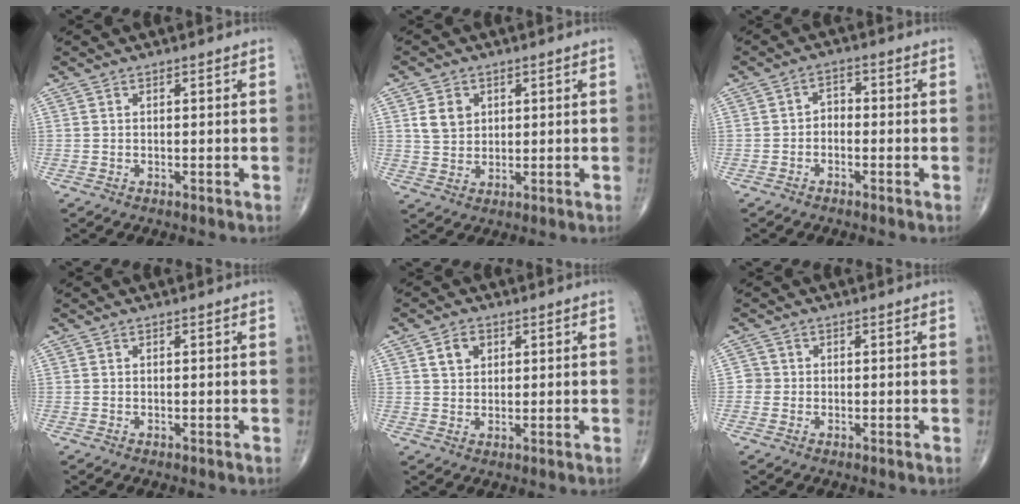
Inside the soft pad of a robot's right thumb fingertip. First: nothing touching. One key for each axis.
{"total": 4.9, "fx": 1.7, "fy": 4.0, "fz": 2.4, "tx": -0.026, "ty": -0.009, "tz": 0.034}
{"total": 2.6, "fx": -1.0, "fy": 1.9, "fz": 1.5, "tx": -0.013, "ty": 0.021, "tz": -0.028}
{"total": 0.0}
{"total": 3.9, "fx": 1.6, "fy": 3.0, "fz": 2.0, "tx": -0.019, "ty": -0.005, "tz": 0.029}
{"total": 1.7, "fx": -0.3, "fy": 1.6, "fz": 0.1, "tx": 0.011, "ty": 0.007, "tz": -0.011}